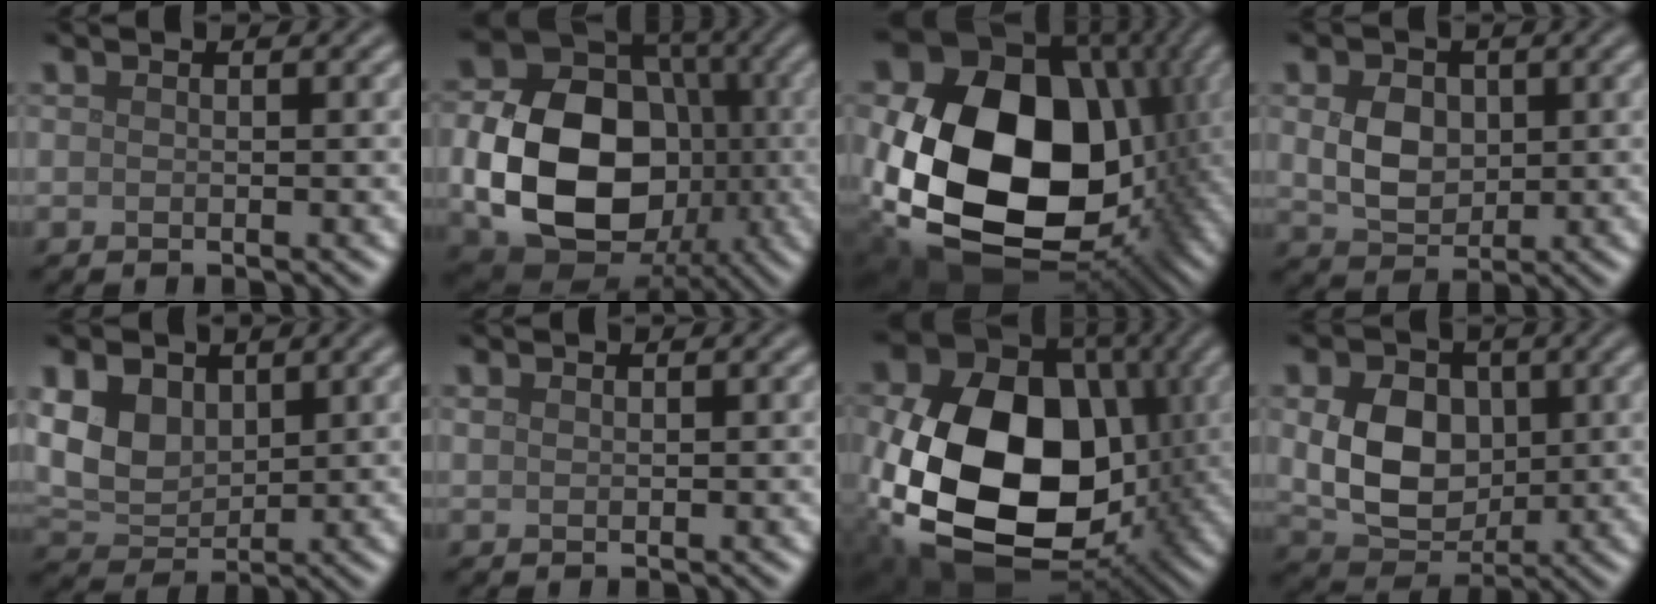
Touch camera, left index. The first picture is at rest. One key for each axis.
{"total": 13.1, "fx": -2.2, "fy": 9.8, "fz": 8.3, "tx": -0.154, "ty": -0.006, "tz": -0.040}
{"total": 22.7, "fx": 0.0, "fy": 17.0, "fz": 15.1, "tx": -0.331, "ty": -0.045, "tz": 0.029}
{"total": 4.1, "fx": 0.6, "fy": 3.1, "fz": 2.6, "tx": -0.058, "ty": -0.003, "tz": 0.011}
{"total": 5.9, "fx": 1.9, "fy": 4.3, "fz": 3.6, "tx": -0.088, "ty": 0.000, "tz": 0.034}
{"total": 0.5, "fx": 0.3, "fy": 0.3, "fz": 0.2, "tx": -0.004, "ty": 0.000, "tz": 0.008}
{"total": 20.1, "fx": -1.4, "fy": 14.8, "fz": 13.6, "tx": -0.291, "ty": -0.048, "tz": -0.007}
{"total": 7.2, "fx": 0.7, "fy": 5.5, "fz": 4.7, "tx": -0.094, "ty": -0.005, "tz": 0.014}